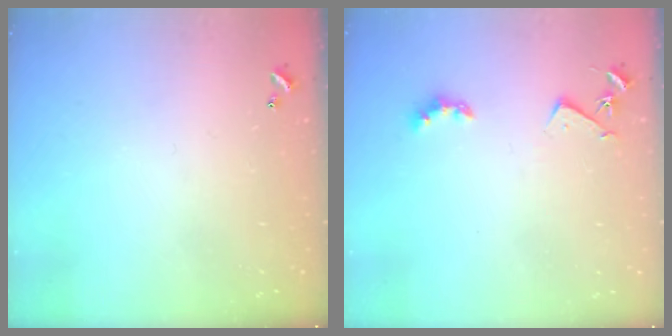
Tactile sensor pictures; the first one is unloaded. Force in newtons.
{"total": 3.1, "press": 3.0, "slide": 0.5}